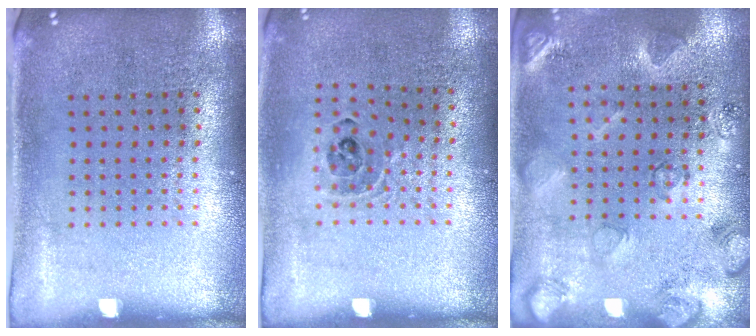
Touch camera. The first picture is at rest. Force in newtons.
{"total": 0.9, "press": 0.9, "slide": 0.1}
{"total": 2.2, "press": 2.1, "slide": 0.7}